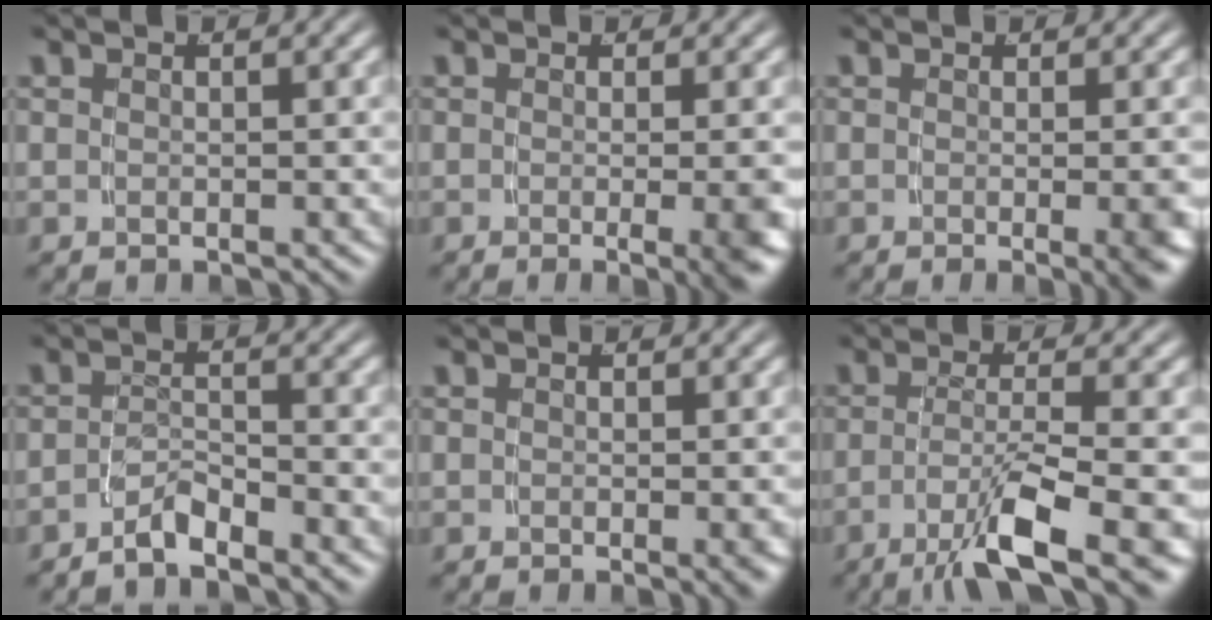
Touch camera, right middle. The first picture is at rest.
{"total": 4.2, "force": [-1.7, 0.3, 3.8], "torque": [-0.037, -0.005, -0.030]}
{"total": 2.7, "force": [-0.8, 0.0, 2.6], "torque": [-0.028, -0.004, -0.014]}
{"total": 2.8, "force": [-2.6, 0.1, 0.9], "torque": [-0.016, -0.005, -0.045]}
{"total": 0.8, "force": [0.0, -0.2, 0.7], "torque": [-0.006, 0.001, 0.000]}
{"total": 7.2, "force": [-4.3, 0.9, 5.6], "torque": [-0.085, -0.022, -0.058]}